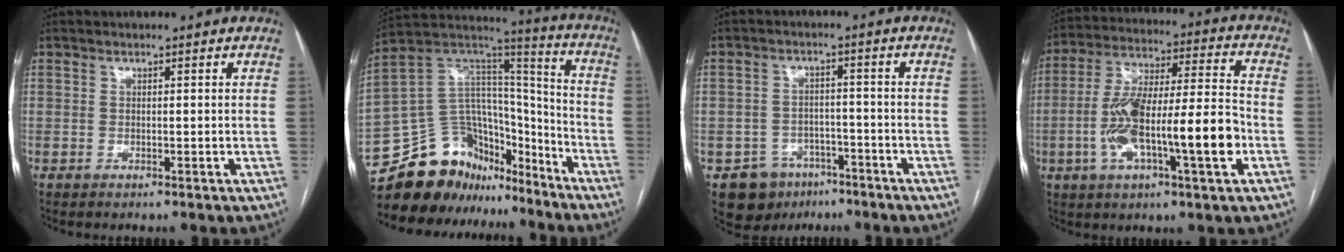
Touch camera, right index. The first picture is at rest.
{"total": 19.6, "force": [-16.6, 9.2, 5.1], "torque": [-0.091, 0.083, -0.272]}
{"total": 7.1, "force": [-4.5, 5.3, 1.3], "torque": [-0.017, 0.010, -0.063]}
{"total": 18.2, "force": [-4.4, 2.8, 17.4], "torque": [-0.320, 0.013, -0.073]}